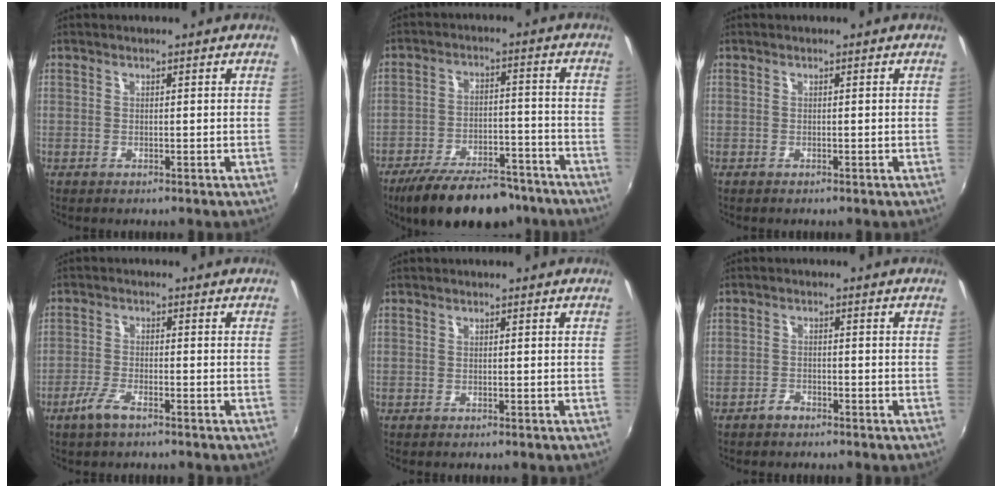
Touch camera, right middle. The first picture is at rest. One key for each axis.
{"total": 18.2, "fx": -14.5, "fy": 6.4, "fz": 8.8, "tx": -0.166, "ty": -0.011, "tz": -0.209}
{"total": 0.0}
{"total": 4.1, "fx": -3.0, "fy": 1.0, "fz": 2.7, "tx": -0.069, "ty": -0.005, "tz": -0.061}
{"total": 0.0}
{"total": 2.1, "fx": -1.8, "fy": 0.8, "fz": 0.5, "tx": -0.015, "ty": 0.003, "tz": -0.033}